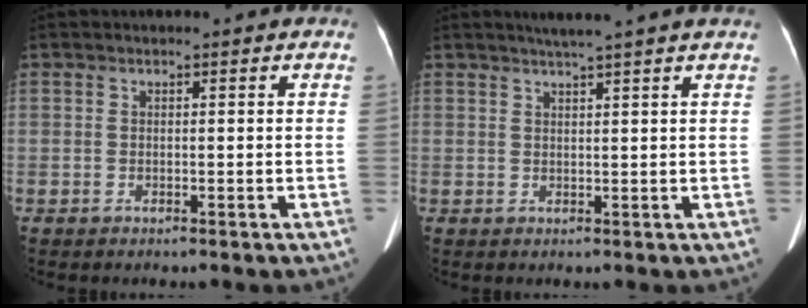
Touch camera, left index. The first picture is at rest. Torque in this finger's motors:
{"motor_torque": [0.63, -0.99, 0.00, 0.04]}